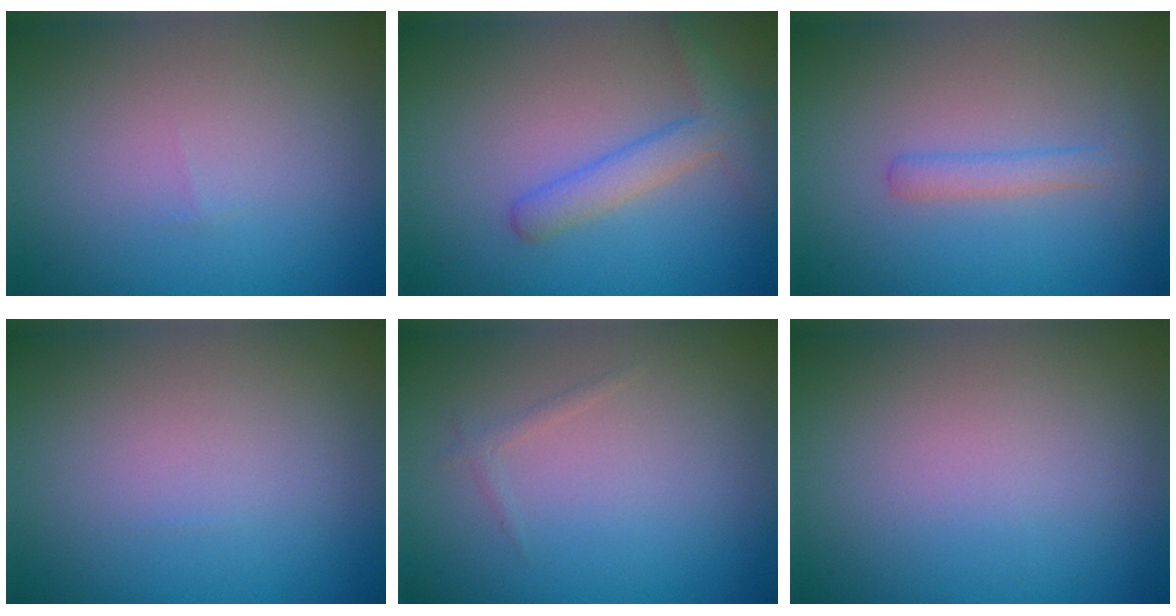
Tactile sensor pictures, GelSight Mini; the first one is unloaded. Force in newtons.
{"total": 2.9, "press": 2.9, "slide": 0.2}
{"total": 1.7, "press": 1.7, "slide": 0.1}
{"total": 0.0}
{"total": 0.7, "press": 0.7, "slide": 0.0}
{"total": 0.0}